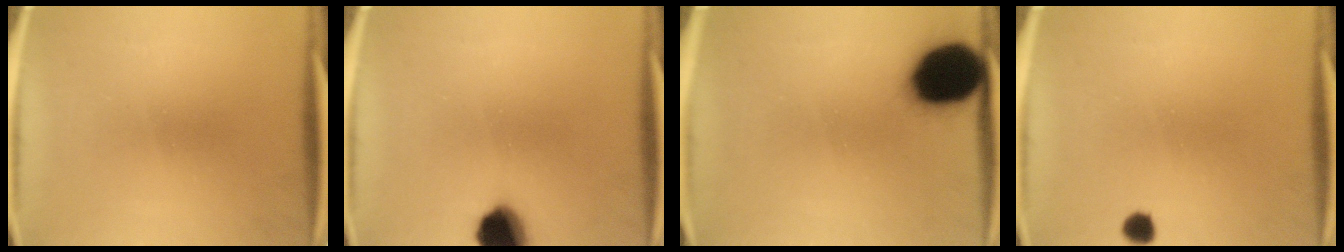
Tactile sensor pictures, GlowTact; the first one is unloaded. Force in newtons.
{"total": 9.6}
{"total": 16.8}
{"total": 2.1}